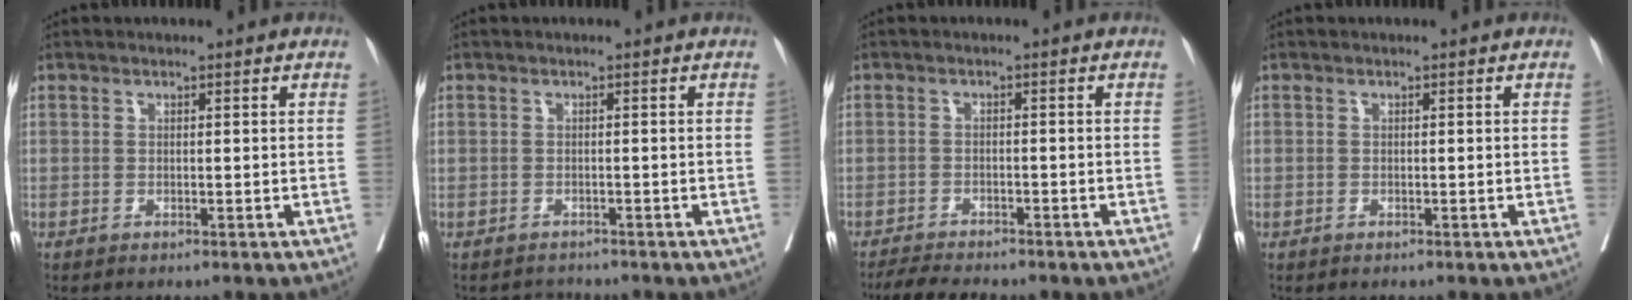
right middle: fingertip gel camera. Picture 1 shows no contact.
{"total": 1.5, "force": [-1.2, 0.4, -0.7], "torque": [0.007, -0.004, -0.023]}
{"total": 5.7, "force": [-5.2, 0.6, 2.3], "torque": [-0.036, -0.013, -0.082]}
{"total": 0.0}